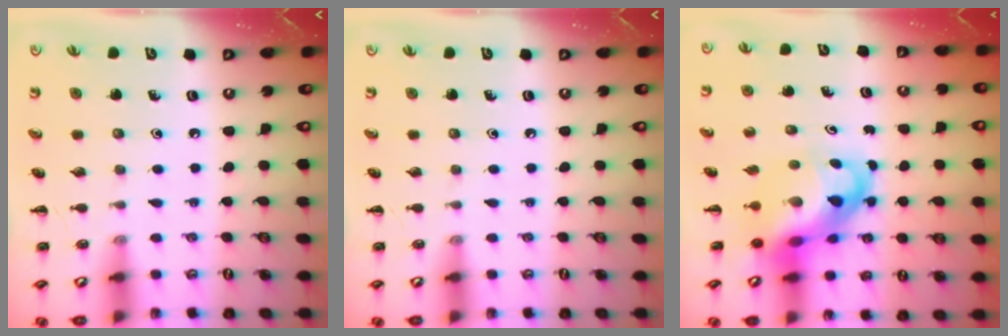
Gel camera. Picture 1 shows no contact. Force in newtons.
{"total": 0.0}
{"total": 10.7, "press": 10.2, "slide": 3.0}